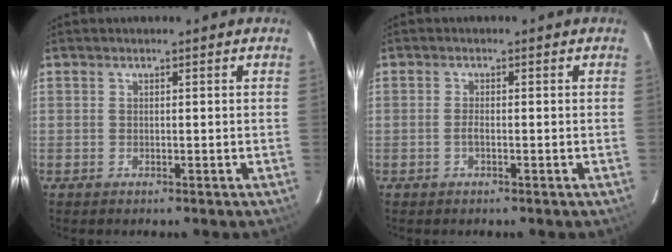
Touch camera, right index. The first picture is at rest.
{"total": 1.2, "force": [-0.5, 0.3, 1.1], "torque": [-0.023, 0.001, -0.010]}